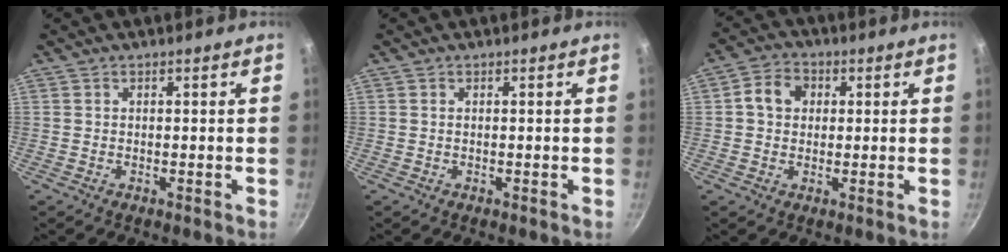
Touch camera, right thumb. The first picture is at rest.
{"total": 0.0}
{"total": 6.1, "force": [1.0, 4.9, 3.4], "torque": [-0.050, 0.011, 0.012]}